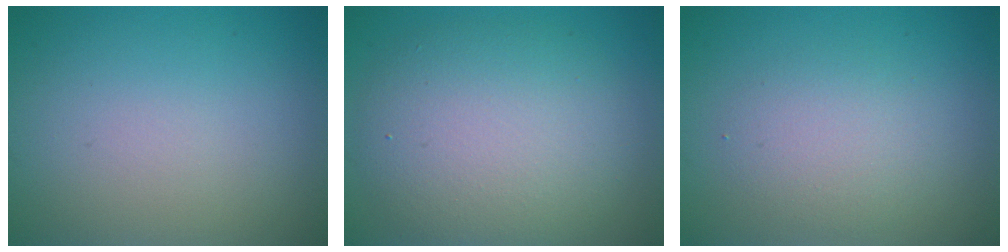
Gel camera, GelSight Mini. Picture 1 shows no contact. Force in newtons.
{"total": 7.6, "press": 7.6, "slide": 0.4}
{"total": 2.7, "press": 2.7, "slide": 0.1}